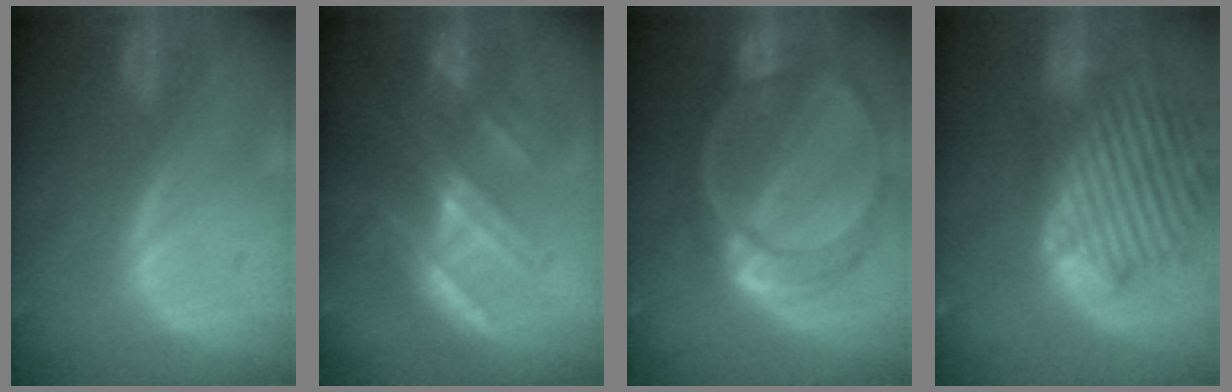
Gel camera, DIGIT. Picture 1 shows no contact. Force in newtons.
{"total": 7.2, "press": 6.7, "slide": 2.6}
{"total": 9.6, "press": 8.3, "slide": 4.8}
{"total": 14.4, "press": 12.2, "slide": 7.6}